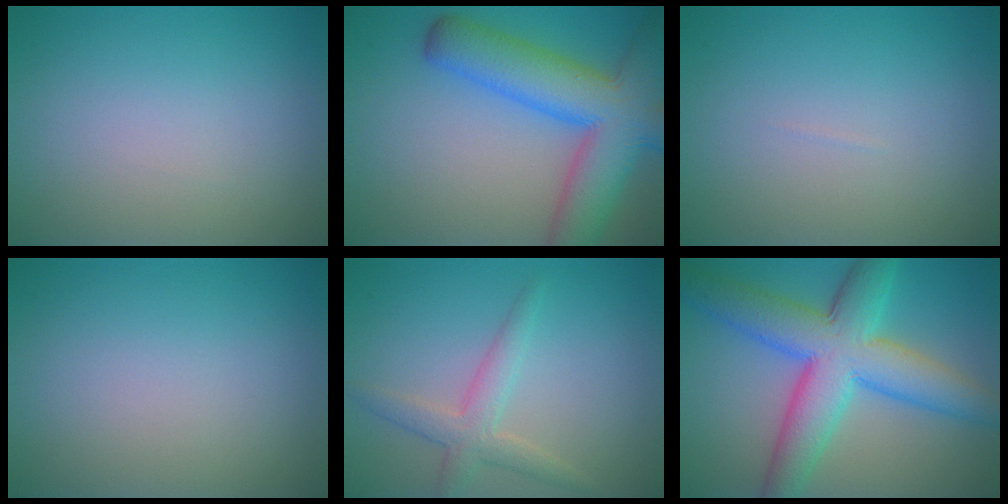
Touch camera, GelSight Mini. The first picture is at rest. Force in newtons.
{"total": 9.8, "press": 9.8, "slide": 0.6}
{"total": 0.0}
{"total": 0.0}
{"total": 2.8, "press": 2.8, "slide": 0.1}
{"total": 9.5, "press": 9.5, "slide": 0.1}